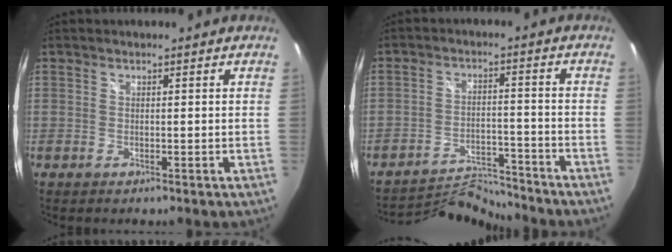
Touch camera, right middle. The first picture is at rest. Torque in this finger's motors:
{"motor_torque": [-0.98, -0.22, -0.29, -0.09]}